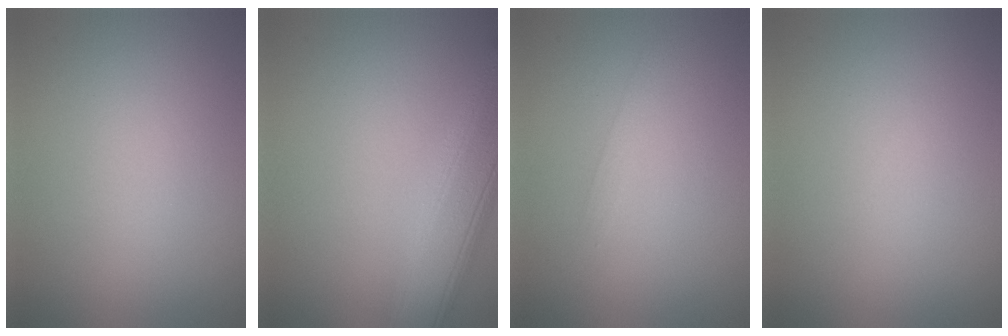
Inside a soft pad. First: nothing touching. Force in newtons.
{"total": 8.6, "press": 8.6, "slide": 0.3}
{"total": 0.8, "press": 0.8, "slide": 0.1}
{"total": 0.0}